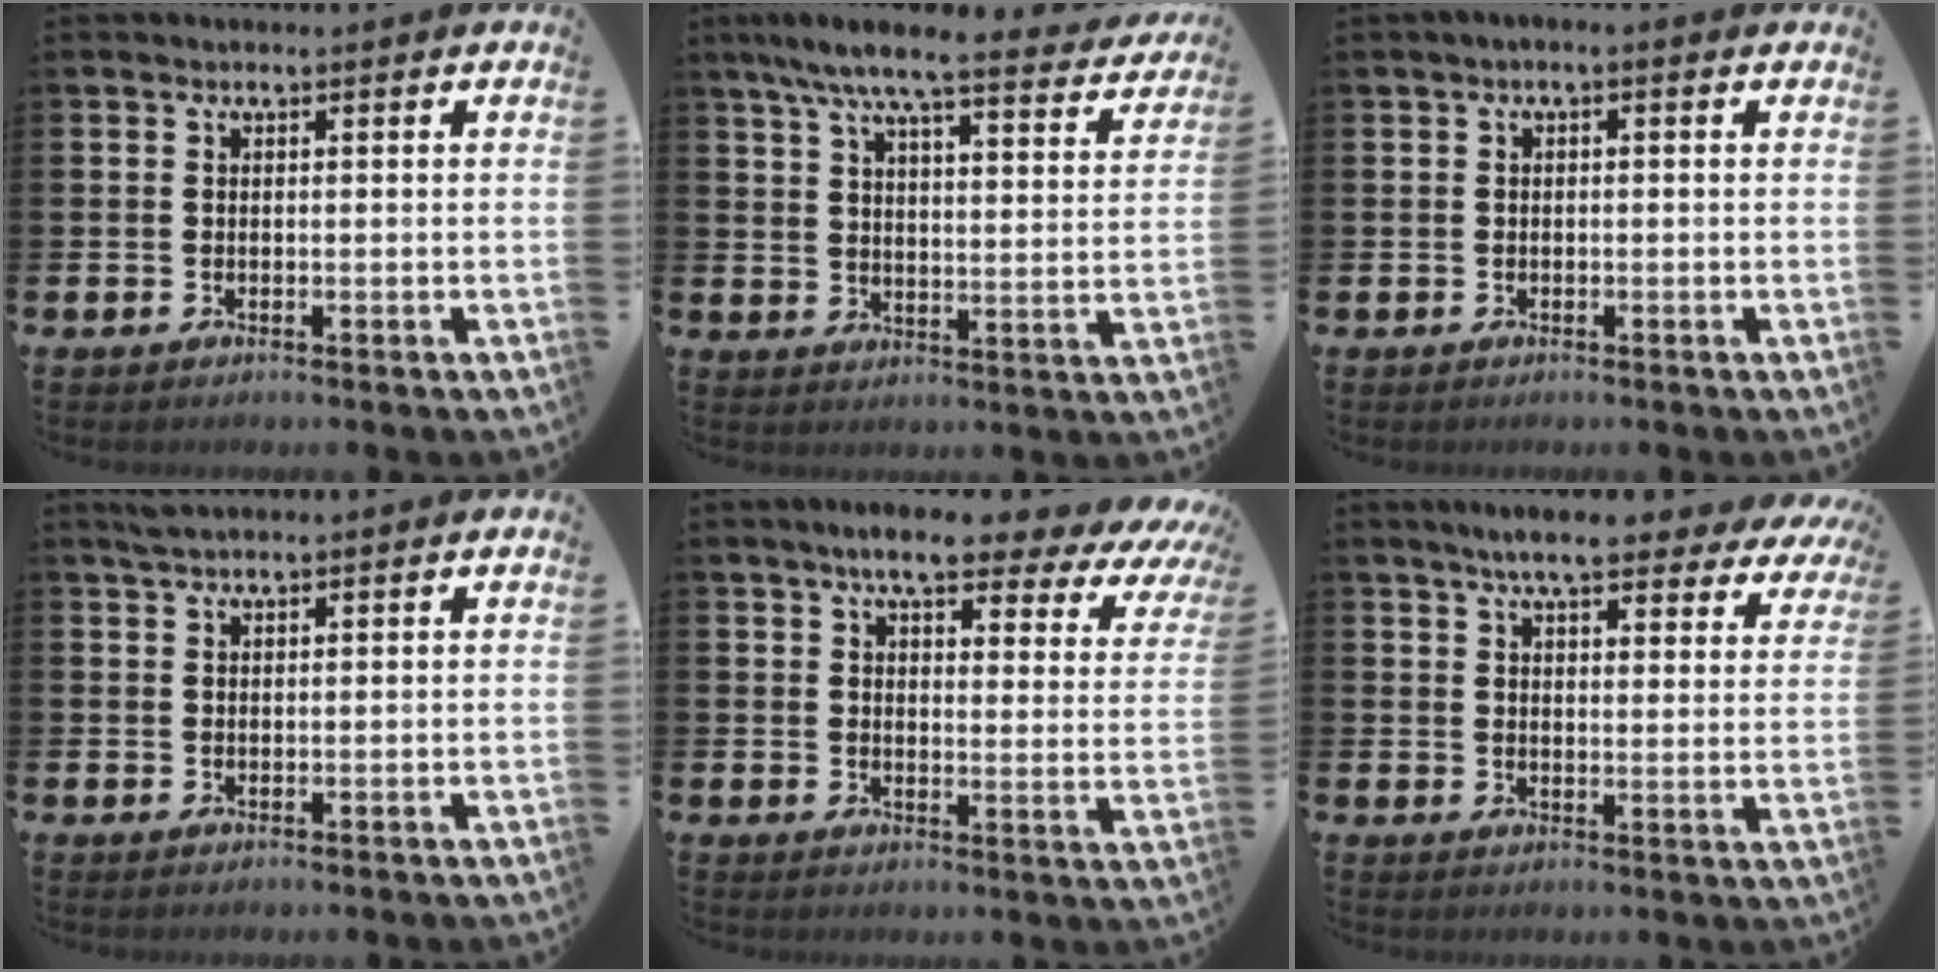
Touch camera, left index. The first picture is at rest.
{"total": 8.2, "force": [7.2, 0.9, 3.8], "torque": [-0.084, -0.046, 0.121]}
{"total": 0.8, "force": [-0.3, 0.2, 0.7], "torque": [-0.007, -0.001, -0.008]}
{"total": 2.0, "force": [1.8, 0.3, 0.7], "torque": [-0.010, 0.002, 0.033]}
{"total": 7.9, "force": [6.6, 1.7, 4.0], "torque": [-0.076, -0.040, 0.108]}
{"total": 7.5, "force": [6.7, 1.3, 3.2], "torque": [-0.069, -0.030, 0.116]}